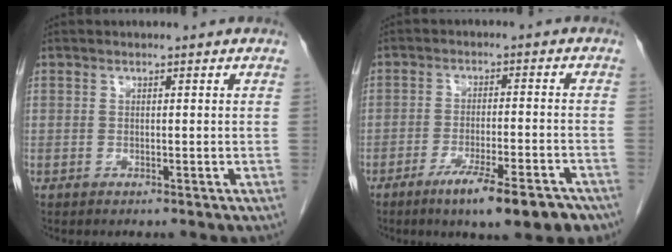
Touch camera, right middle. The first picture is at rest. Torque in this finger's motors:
{"motor_torque": [1.24, -0.90, 0.18, 0.05]}